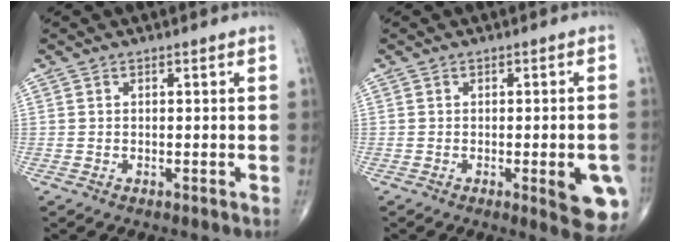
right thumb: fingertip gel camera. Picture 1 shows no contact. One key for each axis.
{"total": 8.7, "fx": -2.6, "fy": 2.3, "fz": 8.0, "tx": -0.079, "ty": -0.005, "tz": -0.025}